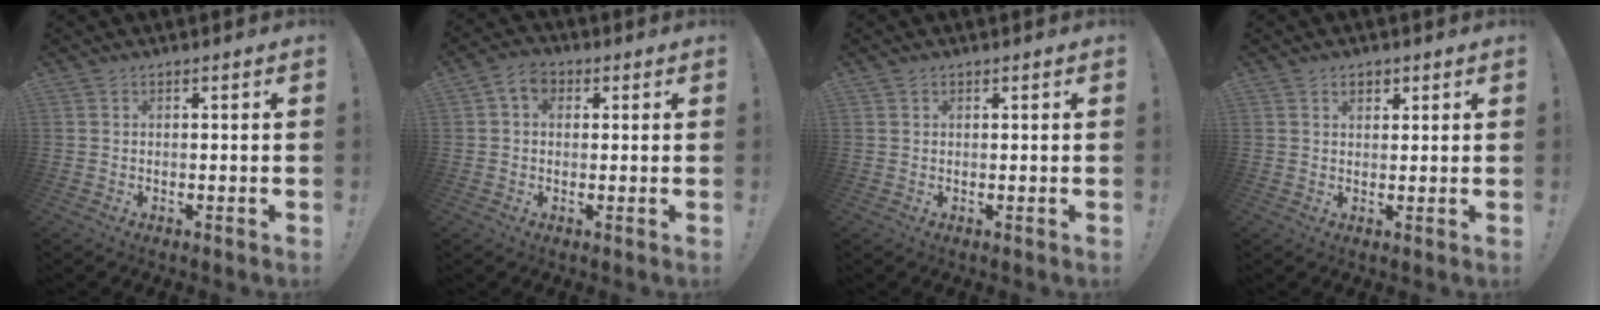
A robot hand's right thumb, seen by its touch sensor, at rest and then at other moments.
{"total": 5.1, "force": [1.6, 3.7, 3.0], "torque": [-0.055, 0.003, 0.030]}
{"total": 0.7, "force": [0.6, 0.5, 0.1], "torque": [0.001, -0.001, 0.010]}
{"total": 2.7, "force": [1.5, 1.9, 1.3], "torque": [-0.012, -0.003, 0.023]}